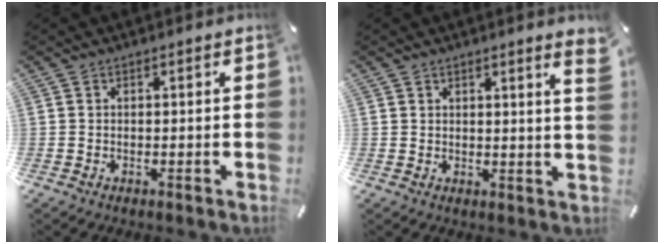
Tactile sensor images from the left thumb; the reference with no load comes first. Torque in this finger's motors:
{"motor_torque": [0.85, -0.46, 0.14, -0.19, 0.07]}